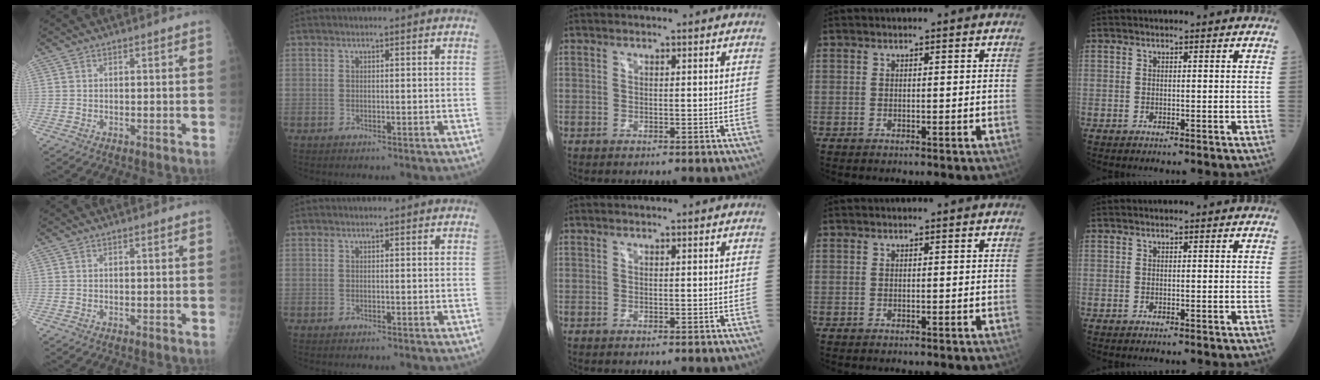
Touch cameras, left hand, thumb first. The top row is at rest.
{}